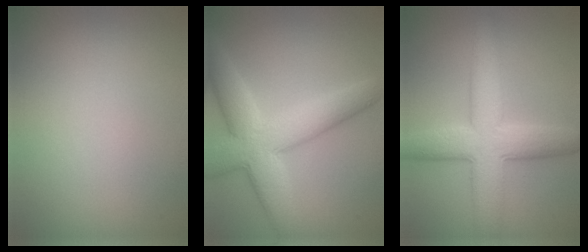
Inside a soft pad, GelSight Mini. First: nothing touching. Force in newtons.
{"total": 7.8, "press": 7.8, "slide": 0.6}
{"total": 7.5, "press": 7.5, "slide": 0.1}